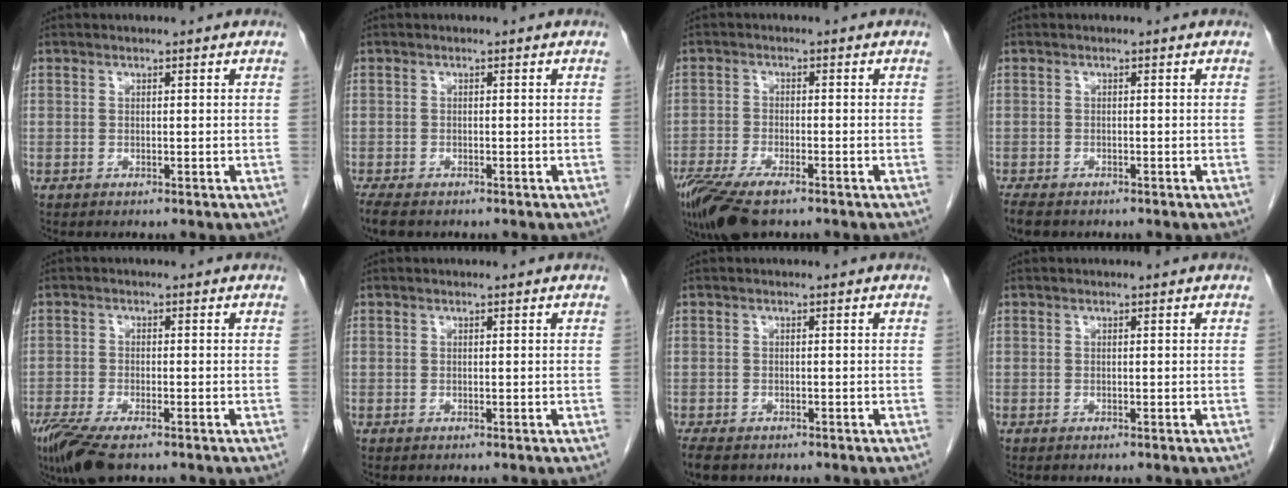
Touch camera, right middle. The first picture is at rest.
{"total": 4.0, "force": [-3.1, 1.5, 2.1], "torque": [-0.042, -0.012, -0.049]}
{"total": 9.7, "force": [-6.8, 2.7, 6.4], "torque": [-0.117, -0.021, -0.116]}
{"total": 3.9, "force": [-3.1, 1.6, 1.8], "torque": [-0.036, -0.009, -0.048]}
{"total": 8.1, "force": [-5.7, 2.2, 5.4], "torque": [-0.099, -0.020, -0.097]}
{"total": 0.0}
{"total": 5.1, "force": [-3.9, 2.4, 2.3], "torque": [-0.040, -0.009, -0.059]}
{"total": 0.0}